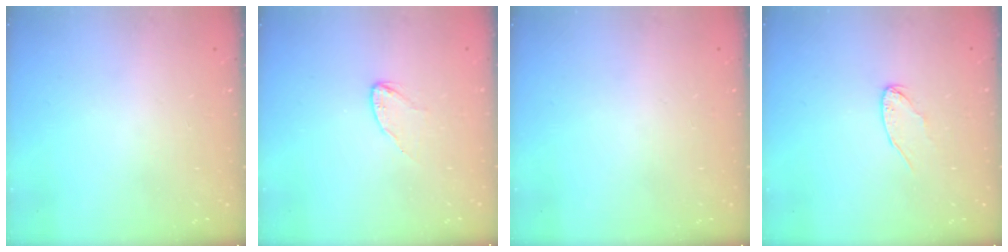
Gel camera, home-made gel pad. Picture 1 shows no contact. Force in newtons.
{"total": 3.6, "press": 3.6, "slide": 0.4}
{"total": 0.0}
{"total": 4.8, "press": 4.8, "slide": 0.3}